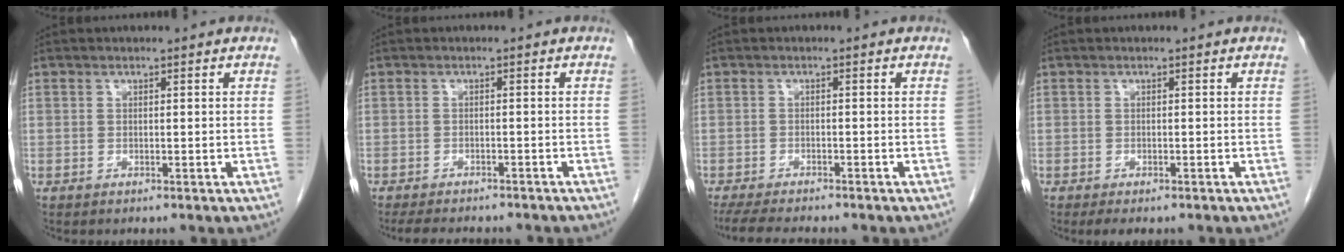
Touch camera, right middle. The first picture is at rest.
{"total": 10.3, "force": [-8.9, 2.7, 4.3], "torque": [-0.063, -0.006, -0.110]}
{"total": 7.7, "force": [-6.8, 1.1, 3.5], "torque": [-0.055, -0.016, -0.106]}
{"total": 2.8, "force": [-2.1, 1.1, 1.6], "torque": [-0.021, -0.006, -0.026]}